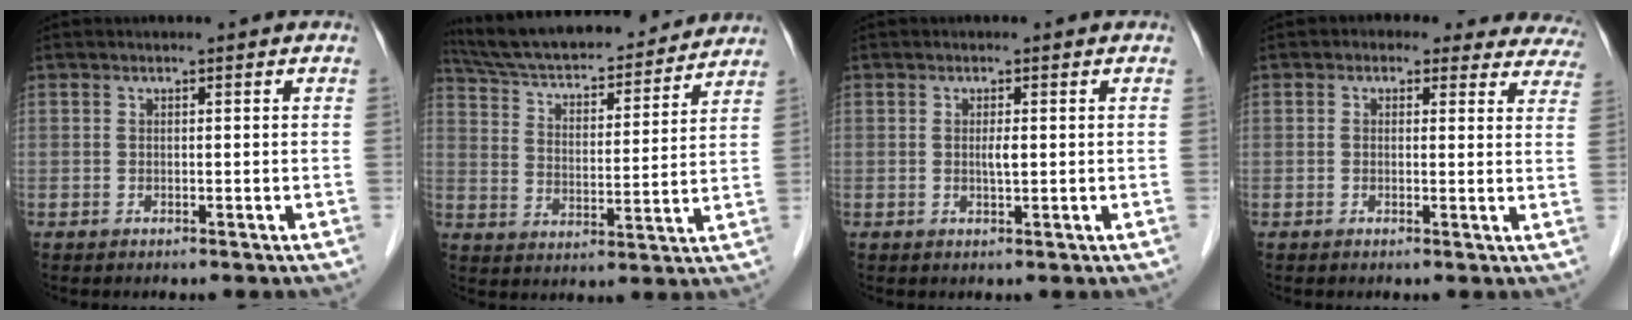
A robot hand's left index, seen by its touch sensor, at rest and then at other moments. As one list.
[{"total": 22.8, "force": [20.8, 4.8, 8.0], "torque": [-0.138, 0.019, 0.301]}, {"total": 1.4, "force": [0.1, 0.2, 1.3], "torque": [-0.026, -0.001, 0.002]}, {"total": 12.1, "force": [10.5, 5.4, 2.6], "torque": [0.014, 0.009, 0.086]}]